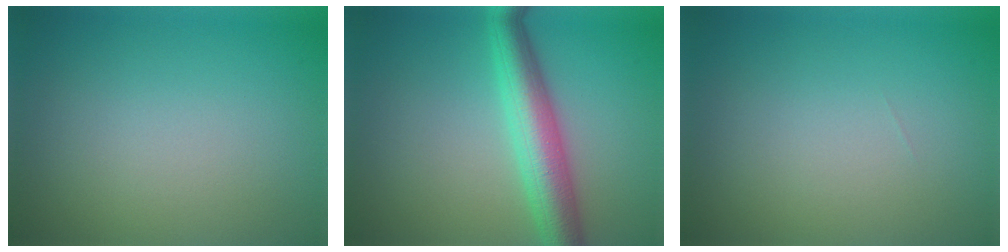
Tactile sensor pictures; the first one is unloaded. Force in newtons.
{"total": 5.7, "press": 5.7, "slide": 0.1}
{"total": 0.0}